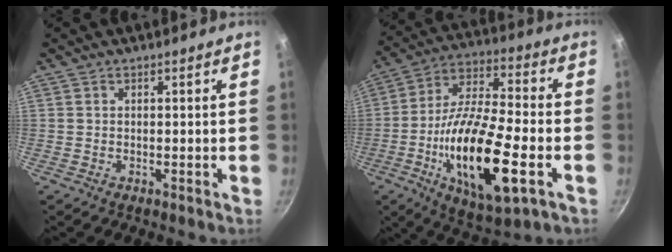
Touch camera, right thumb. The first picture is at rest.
{"total": 22.3, "force": [-6.3, 7.6, 20.1], "torque": [-0.368, 0.018, -0.116]}